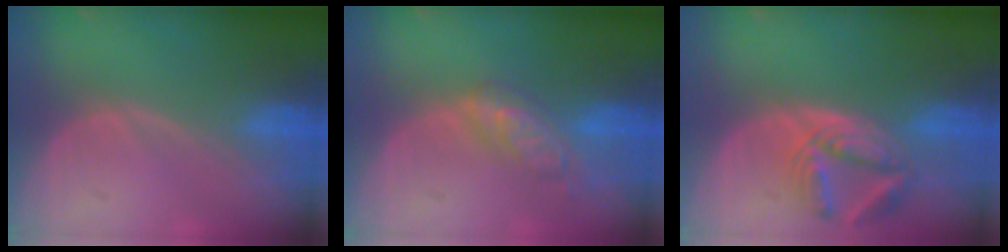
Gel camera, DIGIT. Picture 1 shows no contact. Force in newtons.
{"total": 5.9, "press": 5.1, "slide": 2.9}
{"total": 6.1, "press": 6.1, "slide": 0.2}